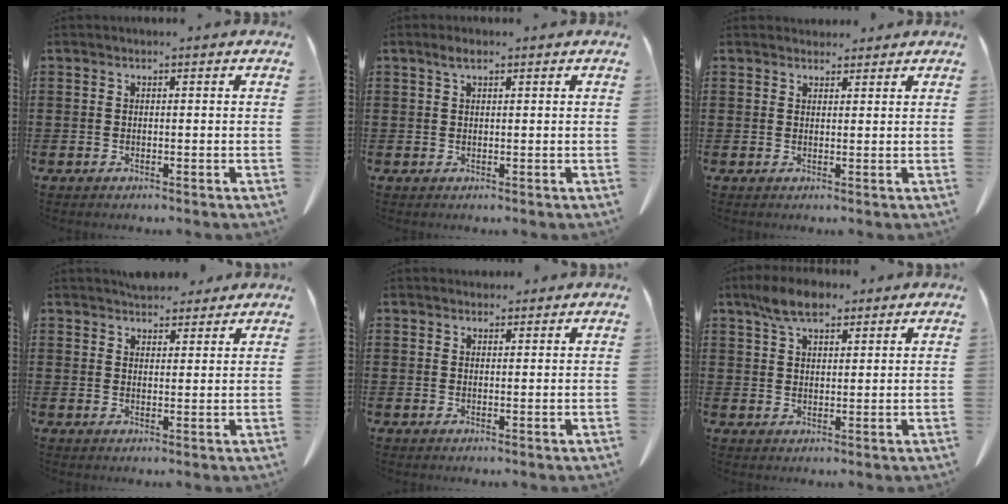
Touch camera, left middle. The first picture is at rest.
{"total": 1.7, "force": [0.9, 0.6, 1.3], "torque": [-0.029, 0.002, 0.016]}
{"total": 2.0, "force": [1.9, 0.7, 0.1], "torque": [0.000, -0.004, 0.037]}
{"total": 3.7, "force": [3.5, 0.9, 0.5], "torque": [-0.019, -0.008, 0.068]}
{"total": 1.7, "force": [1.6, 0.6, 0.1], "torque": [-0.007, 0.001, 0.032]}
{"total": 6.2, "force": [4.5, 2.3, 3.6], "torque": [-0.083, 0.001, 0.084]}